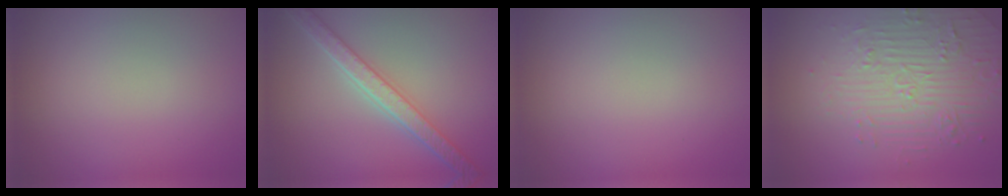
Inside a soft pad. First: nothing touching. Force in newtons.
{"total": 4.5, "press": 4.0, "slide": 2.1}
{"total": 0.0}
{"total": 4.9, "press": 3.7, "slide": 3.2}